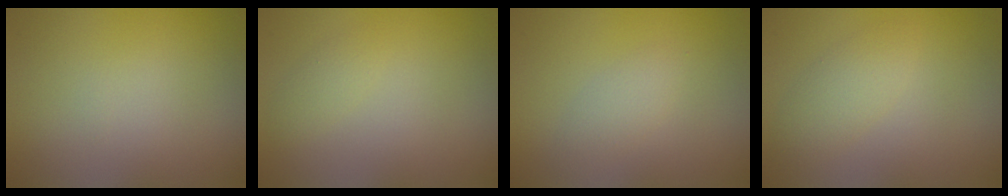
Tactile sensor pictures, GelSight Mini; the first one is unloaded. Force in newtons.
{"total": 0.9, "press": 0.9, "slide": 0.0}
{"total": 1.5, "press": 1.5, "slide": 0.1}
{"total": 2.1, "press": 2.1, "slide": 0.1}